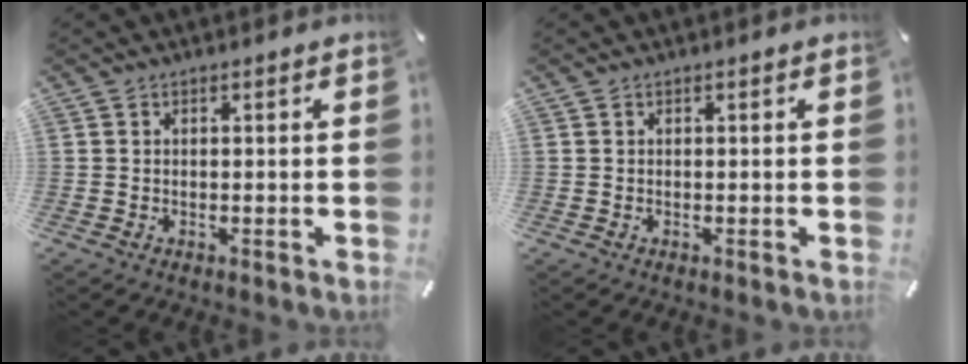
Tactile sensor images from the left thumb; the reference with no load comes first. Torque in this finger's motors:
{"motor_torque": [-0.02, 0.01, 0.04, 0.04, 0.00]}